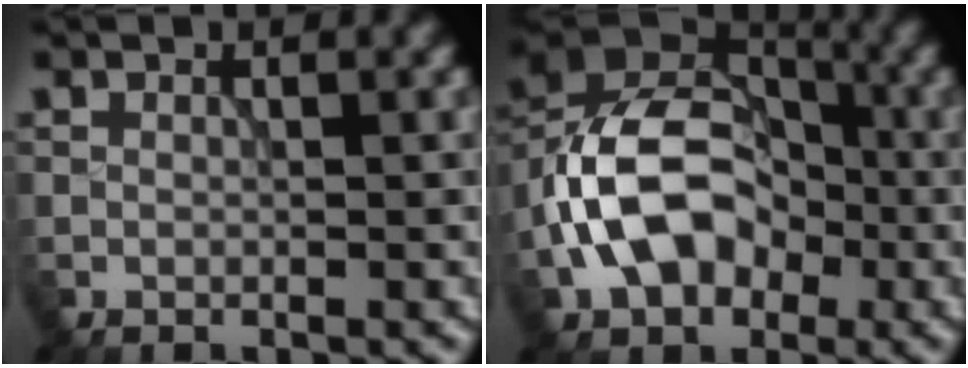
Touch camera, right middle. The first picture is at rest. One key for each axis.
{"total": 10.4, "fx": -2.6, "fy": 7.2, "fz": 7.0, "tx": -0.130, "ty": 0.011, "tz": -0.059}